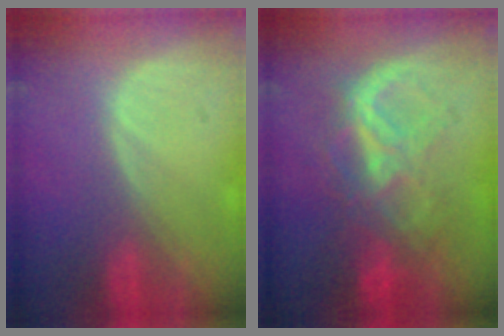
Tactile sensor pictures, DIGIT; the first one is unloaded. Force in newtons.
{"total": 7.9, "press": 7.6, "slide": 2.3}